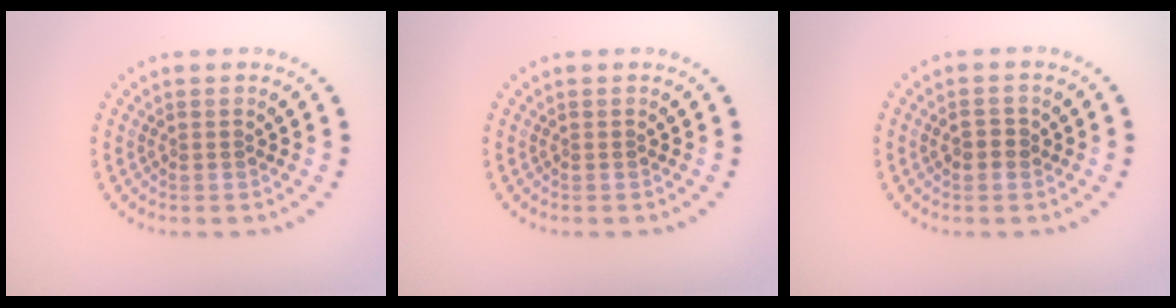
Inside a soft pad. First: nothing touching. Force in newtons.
{"total": 0.0}
{"total": 1.3, "press": 1.3, "slide": 0.0}